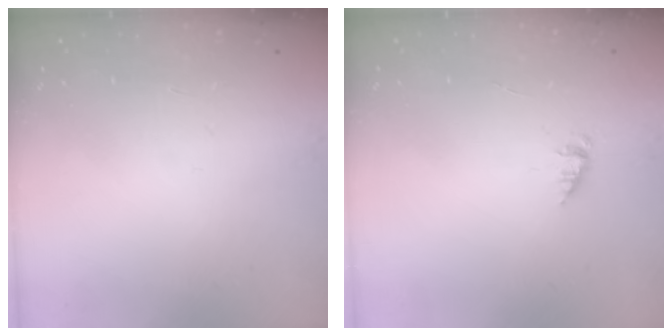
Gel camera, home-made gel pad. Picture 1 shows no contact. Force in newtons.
{"total": 1.7, "press": 1.7, "slide": 0.2}